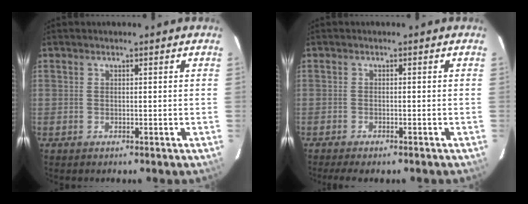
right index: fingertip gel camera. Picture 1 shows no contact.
{"total": 4.4, "force": [-3.7, 0.9, 2.3], "torque": [-0.051, -0.017, -0.055]}